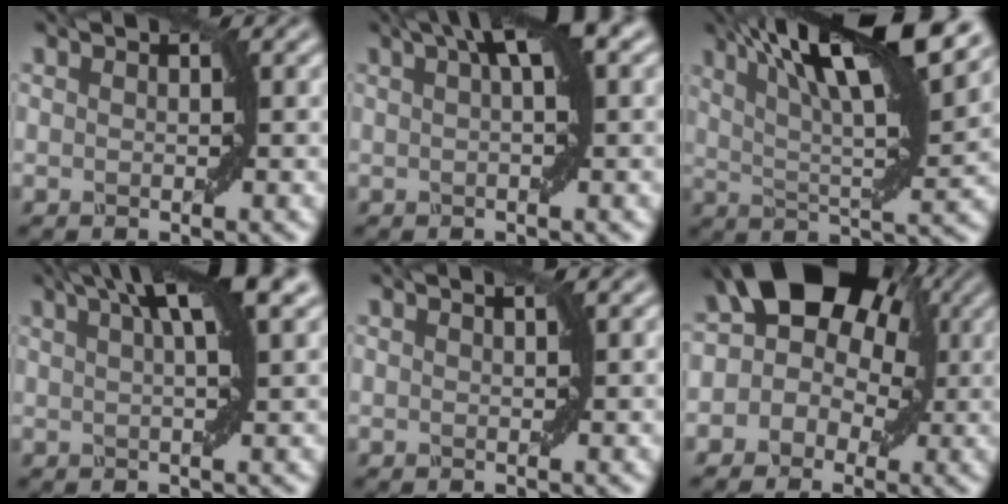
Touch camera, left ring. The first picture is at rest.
{"total": 4.9, "force": [1.8, 1.1, 4.4], "torque": [-0.056, 0.017, 0.026]}
{"total": 13.5, "force": [7.0, 3.3, 11.0], "torque": [-0.161, 0.023, 0.111]}
{"total": 6.8, "force": [3.3, 1.5, 5.8], "torque": [-0.054, 0.029, 0.038]}
{"total": 0.5, "force": [0.3, 0.2, 0.4], "torque": [0.003, -0.002, 0.002]}
{"total": 12.2, "force": [3.6, 9.2, 7.2], "torque": [-0.075, 0.063, 0.022]}